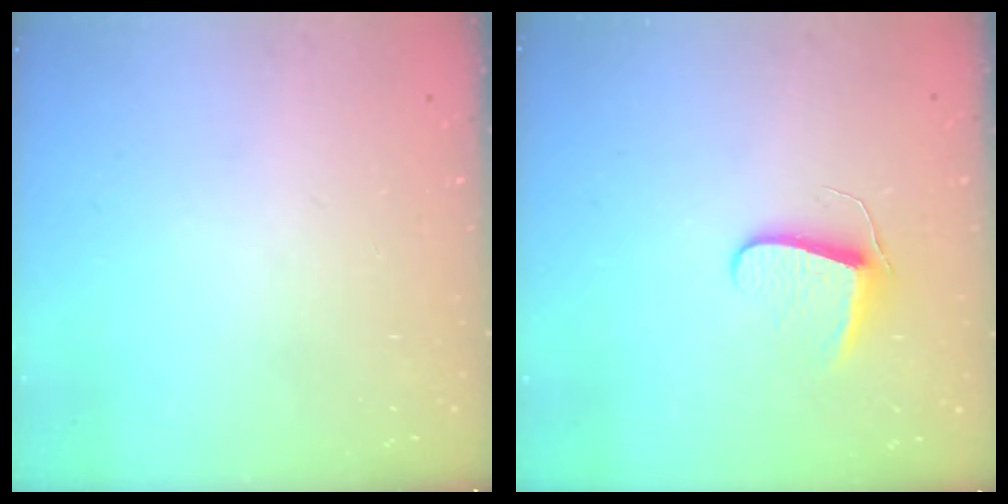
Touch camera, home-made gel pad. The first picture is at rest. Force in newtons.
{"total": 7.3, "press": 7.2, "slide": 0.6}